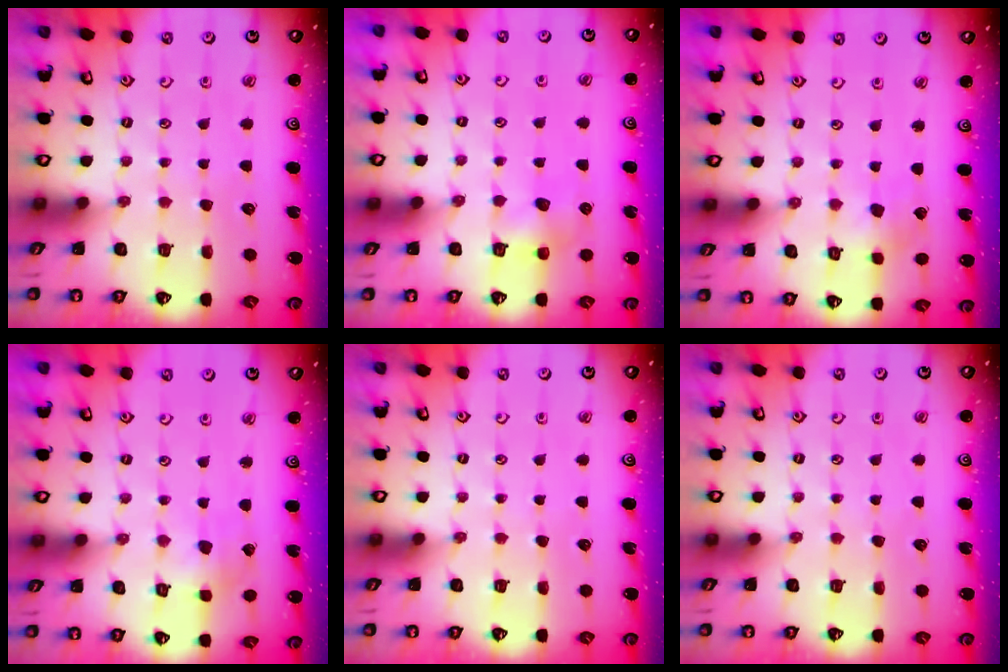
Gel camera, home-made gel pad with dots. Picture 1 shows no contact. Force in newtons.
{"total": 6.0, "press": 6.0, "slide": 0.4}
{"total": 2.9, "press": 2.8, "slide": 0.8}
{"total": 2.6, "press": 2.6, "slide": 0.2}
{"total": 0.0}
{"total": 0.0}